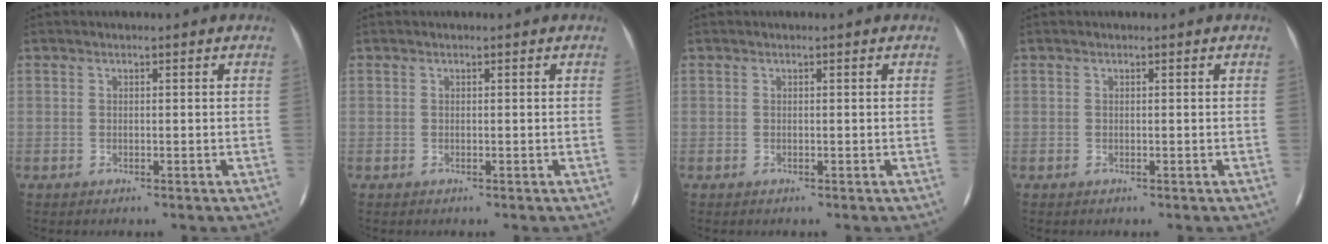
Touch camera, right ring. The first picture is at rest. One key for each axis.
{"total": 0.0}
{"total": 0.0}
{"total": 0.0}